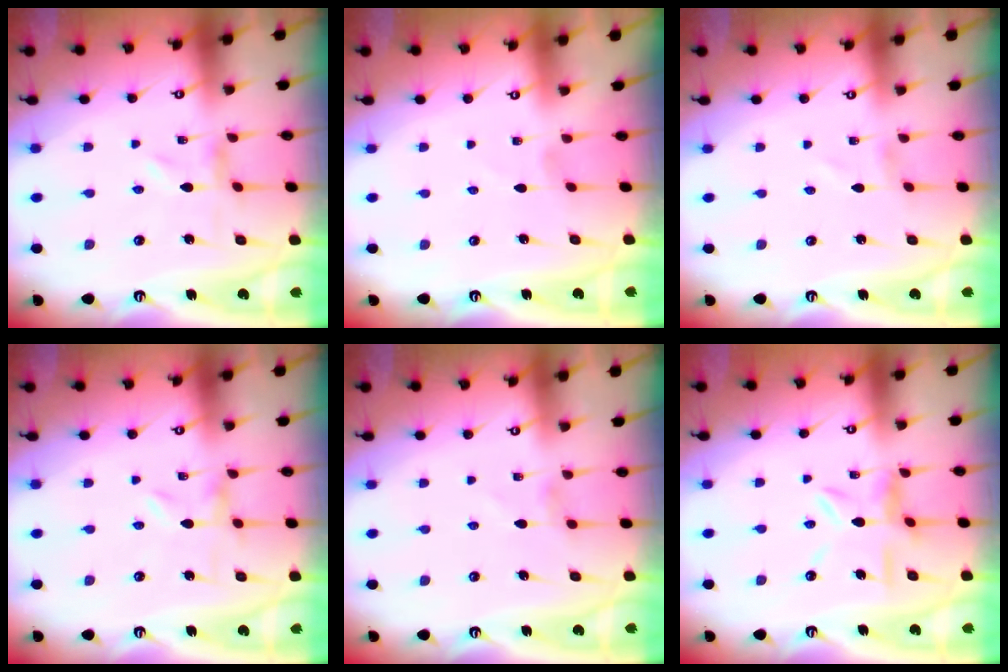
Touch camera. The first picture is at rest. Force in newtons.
{"total": 0.9, "press": 0.9, "slide": 0.1}
{"total": 1.5, "press": 1.5, "slide": 0.1}
{"total": 0.0}
{"total": 1.3, "press": 1.2, "slide": 0.3}
{"total": 8.7, "press": 8.6, "slide": 0.9}